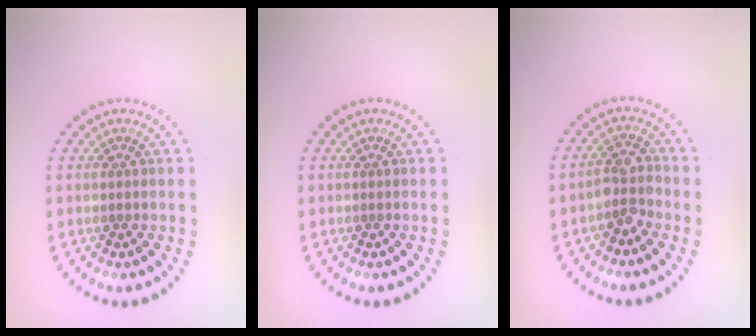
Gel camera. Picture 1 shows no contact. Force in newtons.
{"total": 0.0}
{"total": 2.5, "press": 2.2, "slide": 1.2}